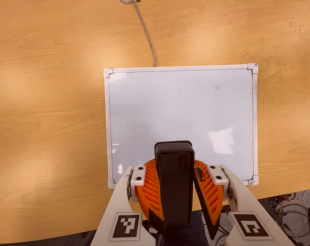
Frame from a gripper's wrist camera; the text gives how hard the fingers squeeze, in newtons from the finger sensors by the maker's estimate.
{"total": 9.9, "left": 10.1, "right": 9.6}